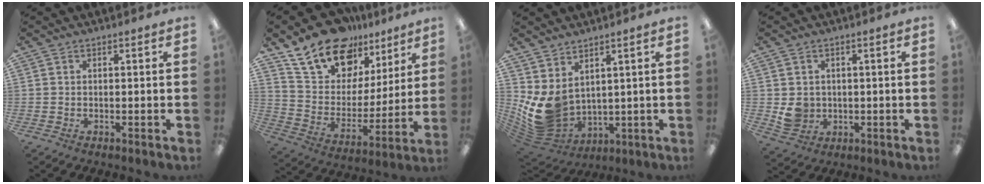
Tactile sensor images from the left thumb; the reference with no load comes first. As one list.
[{"total": 18.8, "force": [14.2, 10.7, 6.4], "torque": [-0.128, -0.094, 0.259]}, {"total": 9.6, "force": [2.4, 7.5, 5.5], "torque": [-0.139, -0.031, 0.056]}, {"total": 4.8, "force": [0.5, 4.5, 1.5], "torque": [-0.019, 0.003, 0.013]}]